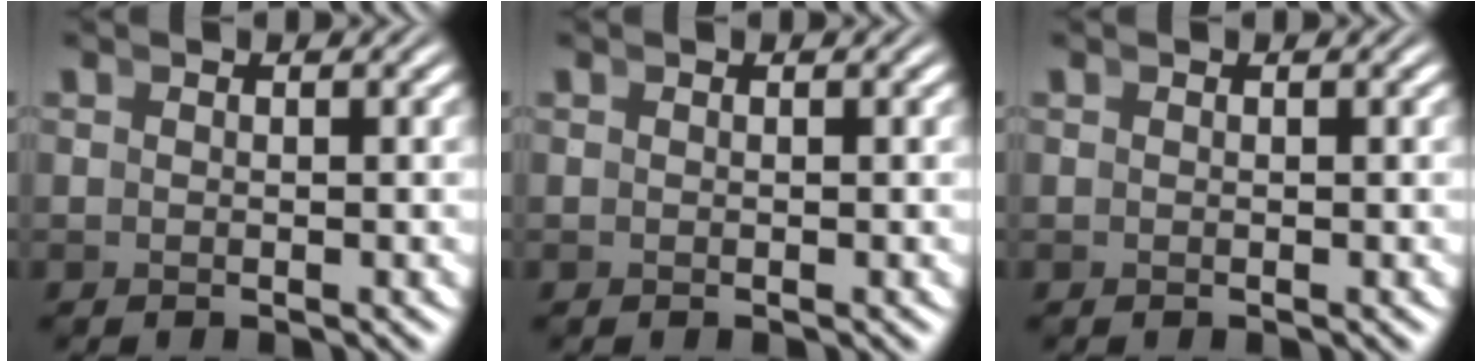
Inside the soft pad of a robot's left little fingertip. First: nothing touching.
{"total": 0.0}
{"total": 0.0}